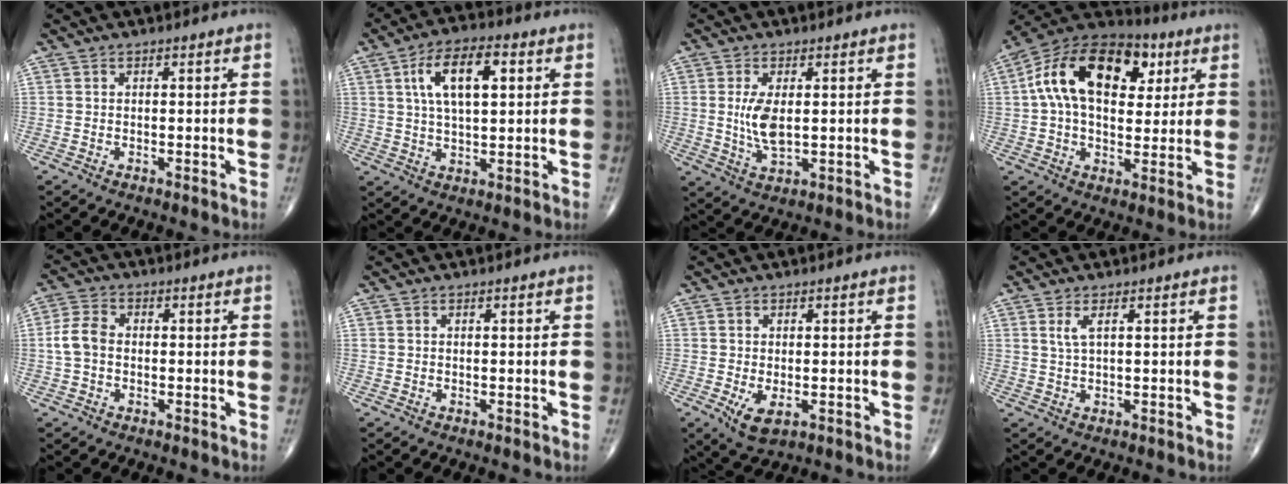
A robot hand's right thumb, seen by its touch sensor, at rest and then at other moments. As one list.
[{"total": 11.4, "force": [3.4, 5.0, 9.7], "torque": [-0.163, 0.004, 0.057]}, {"total": 6.3, "force": [0.6, 2.7, 5.6], "torque": [-0.114, -0.012, 0.017]}, {"total": 21.0, "force": [5.5, 12.7, 15.7], "torque": [-0.249, 0.015, 0.079]}, {"total": 5.2, "force": [-0.4, 3.7, 3.7], "torque": [-0.077, 0.015, -0.014]}, {"total": 0.0}, {"total": 4.7, "force": [-1.3, 2.3, 3.9], "torque": [-0.071, -0.012, -0.015]}, {"total": 2.3, "force": [0.9, 0.5, 2.0], "torque": [-0.048, -0.001, 0.022]}]